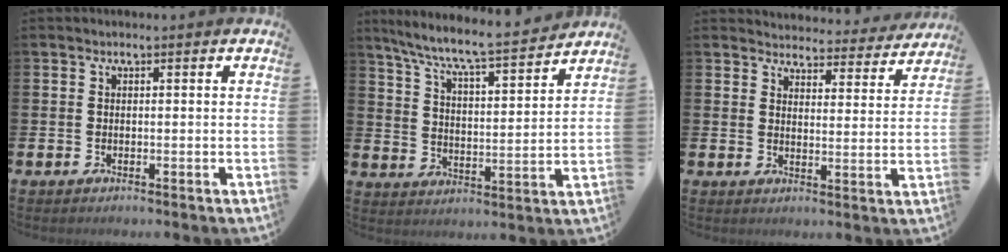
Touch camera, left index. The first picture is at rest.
{"total": 7.8, "force": [7.2, 0.3, 3.0], "torque": [-0.088, -0.057, 0.120]}
{"total": 4.2, "force": [4.1, 0.9, 0.1], "torque": [-0.005, -0.037, 0.067]}